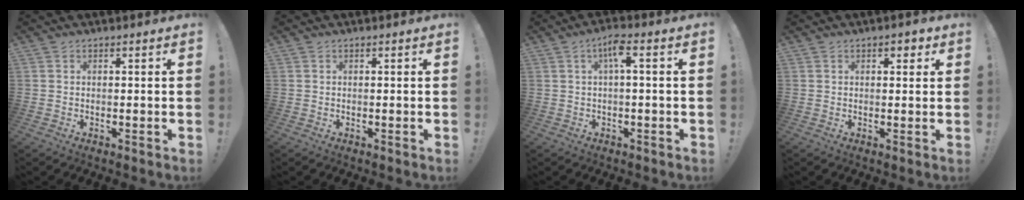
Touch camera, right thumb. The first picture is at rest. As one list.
[{"total": 0.0}, {"total": 5.3, "force": [0.8, 0.7, 5.2], "torque": [-0.084, -0.002, 0.006]}, {"total": 2.1, "force": [0.9, 1.2, 1.4], "torque": [-0.005, -0.004, 0.011]}]